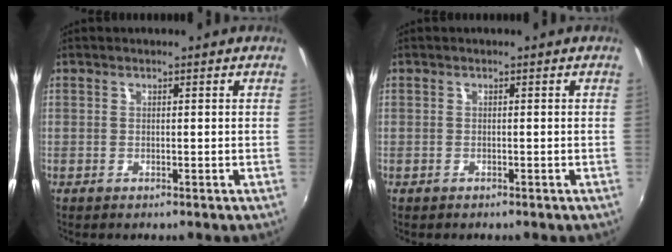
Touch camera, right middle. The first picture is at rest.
{"total": 0.5, "force": [-0.4, 0.3, 0.1], "torque": [-0.003, 0.000, -0.006]}